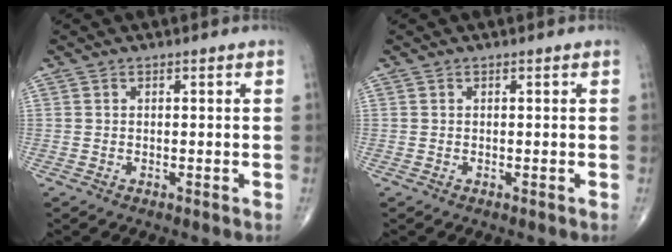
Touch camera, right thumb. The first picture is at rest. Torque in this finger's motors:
{"motor_torque": [-0.03, 0.03, 0.00, 0.00, 0.00]}